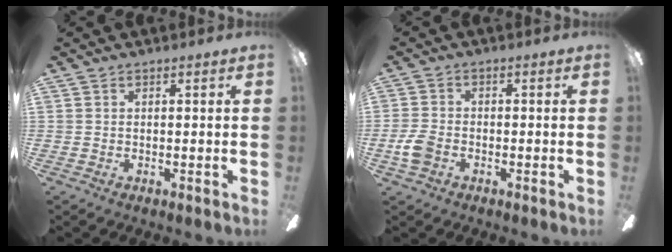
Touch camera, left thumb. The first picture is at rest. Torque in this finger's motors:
{"motor_torque": [-0.09, 0.12, -0.03, 0.03, 0.02]}